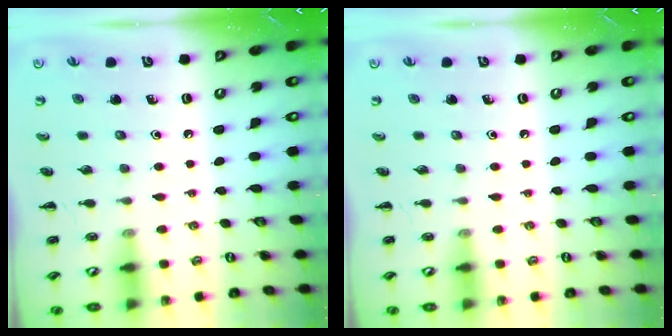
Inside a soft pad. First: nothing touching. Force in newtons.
{"total": 0.0}